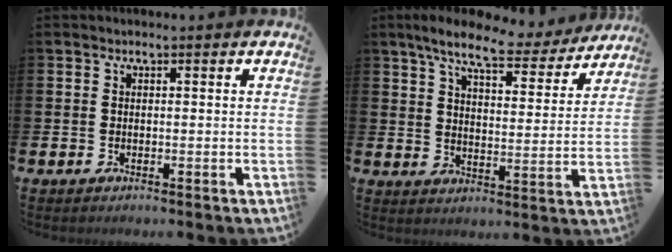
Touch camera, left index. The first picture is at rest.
{"total": 8.5, "force": [7.4, 1.9, 3.8], "torque": [-0.085, -0.037, 0.125]}